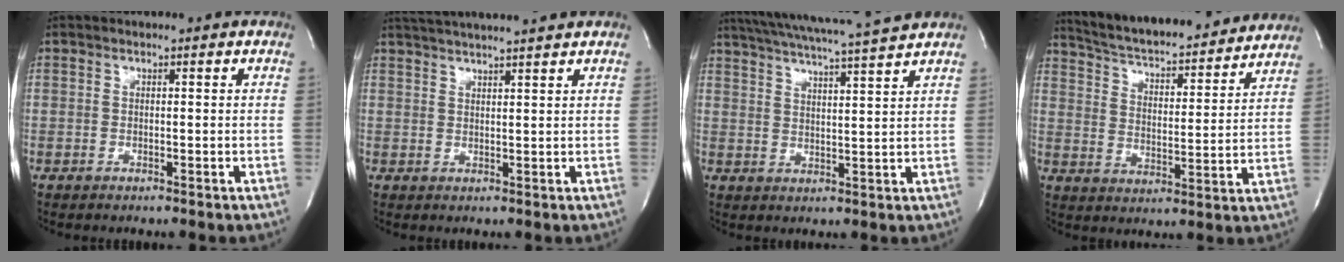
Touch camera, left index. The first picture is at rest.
{"total": 10.8, "force": [9.9, -0.7, 4.4], "torque": [-0.078, 0.020, 0.142]}
{"total": 14.2, "force": [12.8, -1.1, 6.1], "torque": [-0.118, -0.005, 0.184]}
{"total": 22.5, "force": [20.7, 3.6, 7.9], "torque": [-0.130, -0.005, 0.290]}